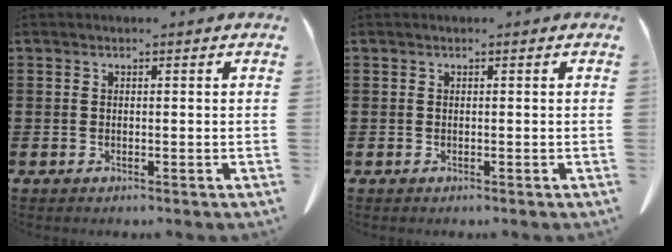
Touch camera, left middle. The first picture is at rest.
{"total": 0.0}